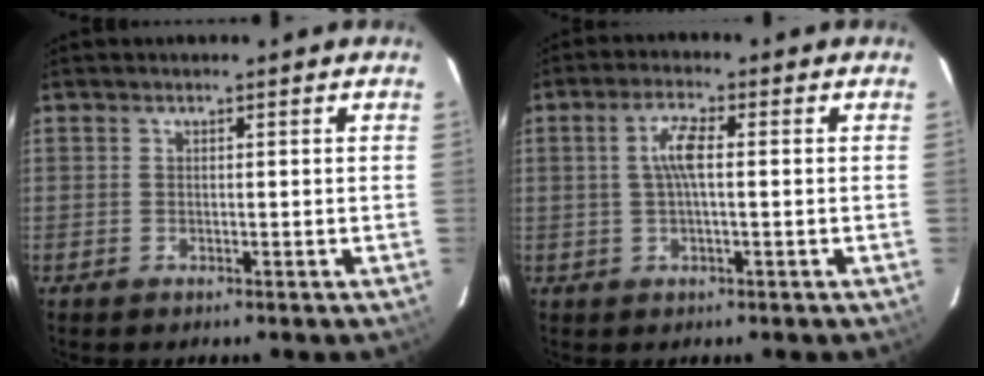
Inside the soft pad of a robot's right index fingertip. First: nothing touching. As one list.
[{"total": 4.6, "force": [0.4, 1.0, 4.5], "torque": [-0.088, 0.007, 0.008]}]